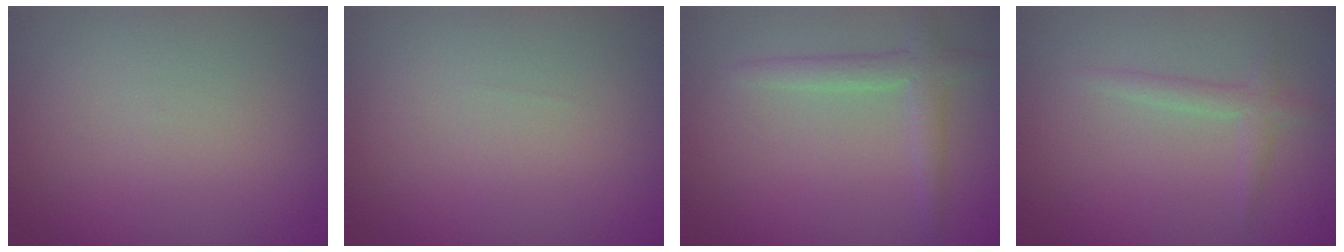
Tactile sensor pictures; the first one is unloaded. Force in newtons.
{"total": 0.0}
{"total": 2.3, "press": 2.2, "slide": 0.1}
{"total": 1.6, "press": 1.6, "slide": 0.1}